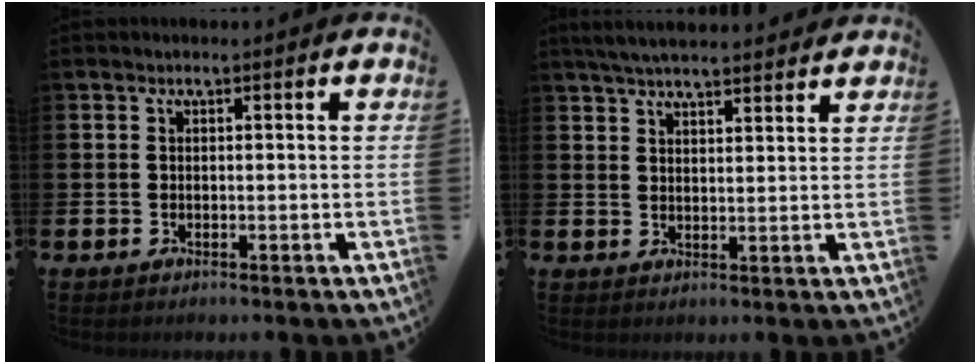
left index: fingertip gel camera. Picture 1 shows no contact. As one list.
[{"total": 4.7, "force": [4.6, 0.5, 1.2], "torque": [-0.034, -0.013, 0.084]}]